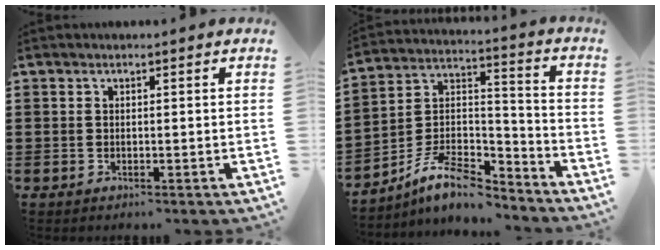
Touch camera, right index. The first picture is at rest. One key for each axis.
{"total": 10.0, "fx": -7.8, "fy": 3.1, "fz": 5.3, "tx": -0.119, "ty": 0.011, "tz": -0.156}